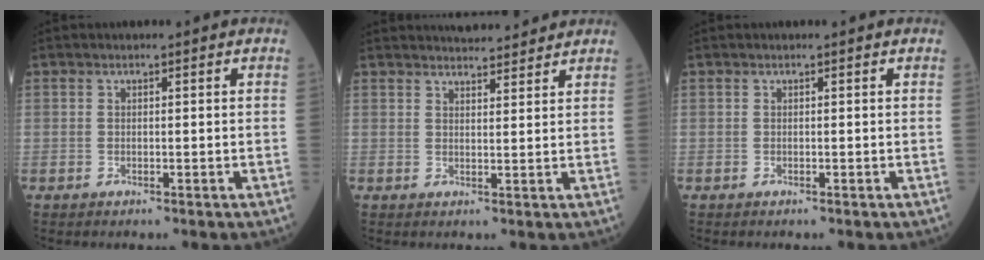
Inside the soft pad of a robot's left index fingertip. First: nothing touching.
{"total": 7.3, "force": [7.1, 0.9, 1.8], "torque": [-0.025, 0.015, 0.091]}
{"total": 0.0}